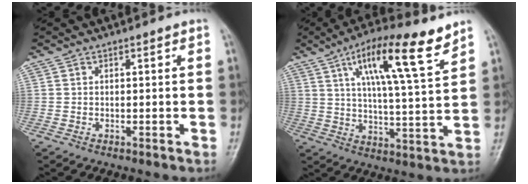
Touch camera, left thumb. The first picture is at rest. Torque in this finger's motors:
{"motor_torque": [0.50, 0.46, 1.66, -1.11, 0.30]}